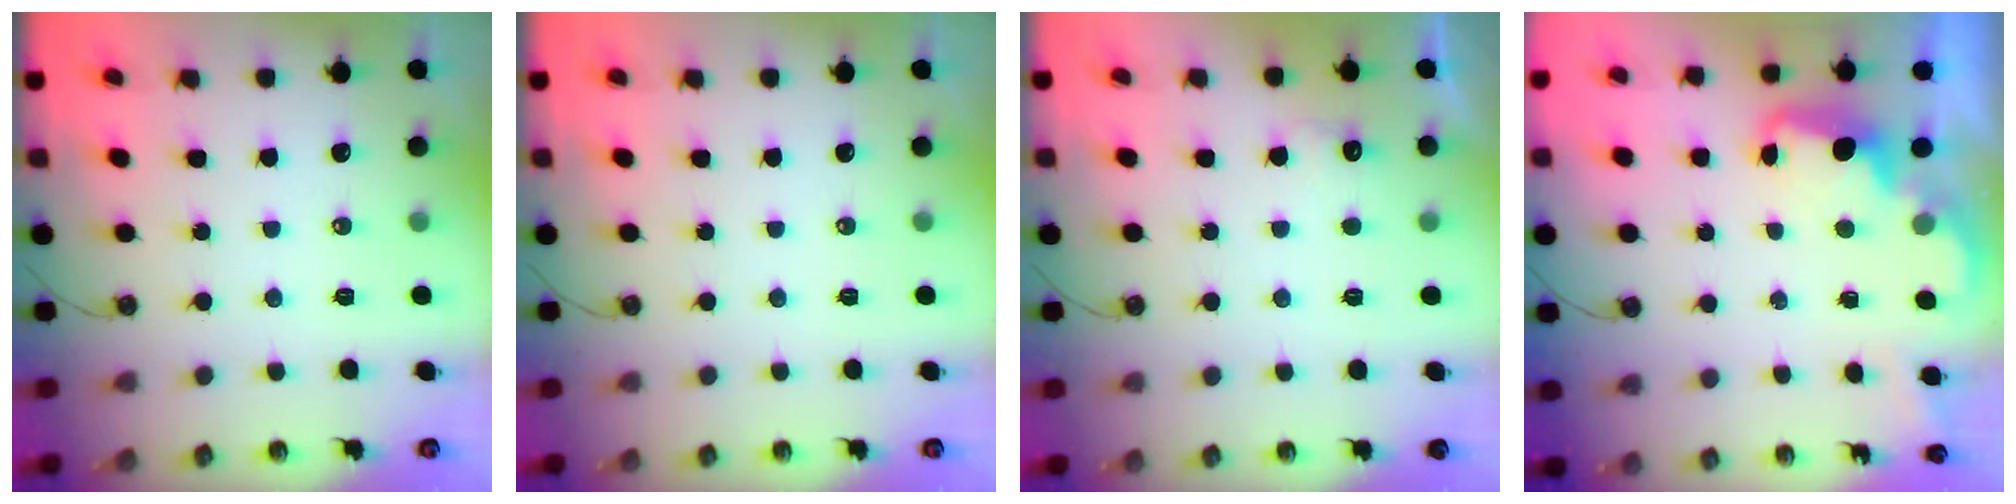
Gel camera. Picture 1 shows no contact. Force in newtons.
{"total": 0.0}
{"total": 4.5, "press": 4.4, "slide": 1.1}
{"total": 2.6, "press": 2.6, "slide": 0.6}